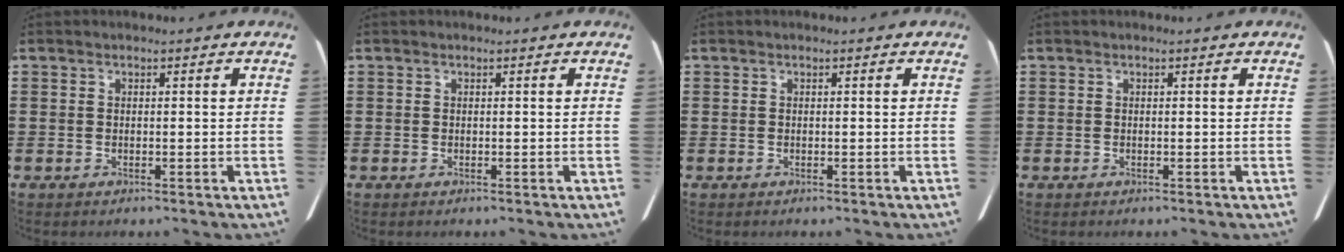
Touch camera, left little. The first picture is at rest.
{"total": 0.0}
{"total": 0.0}
{"total": 0.0}